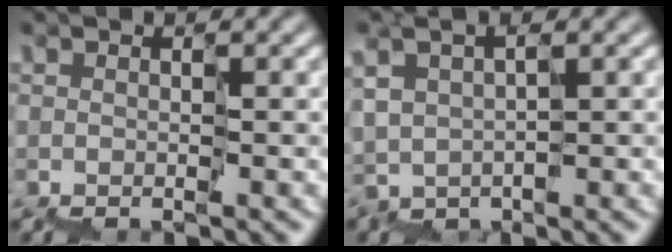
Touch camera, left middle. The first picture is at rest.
{"total": 1.7, "force": [0.7, 1.1, 1.0], "torque": [-0.032, 0.007, 0.015]}